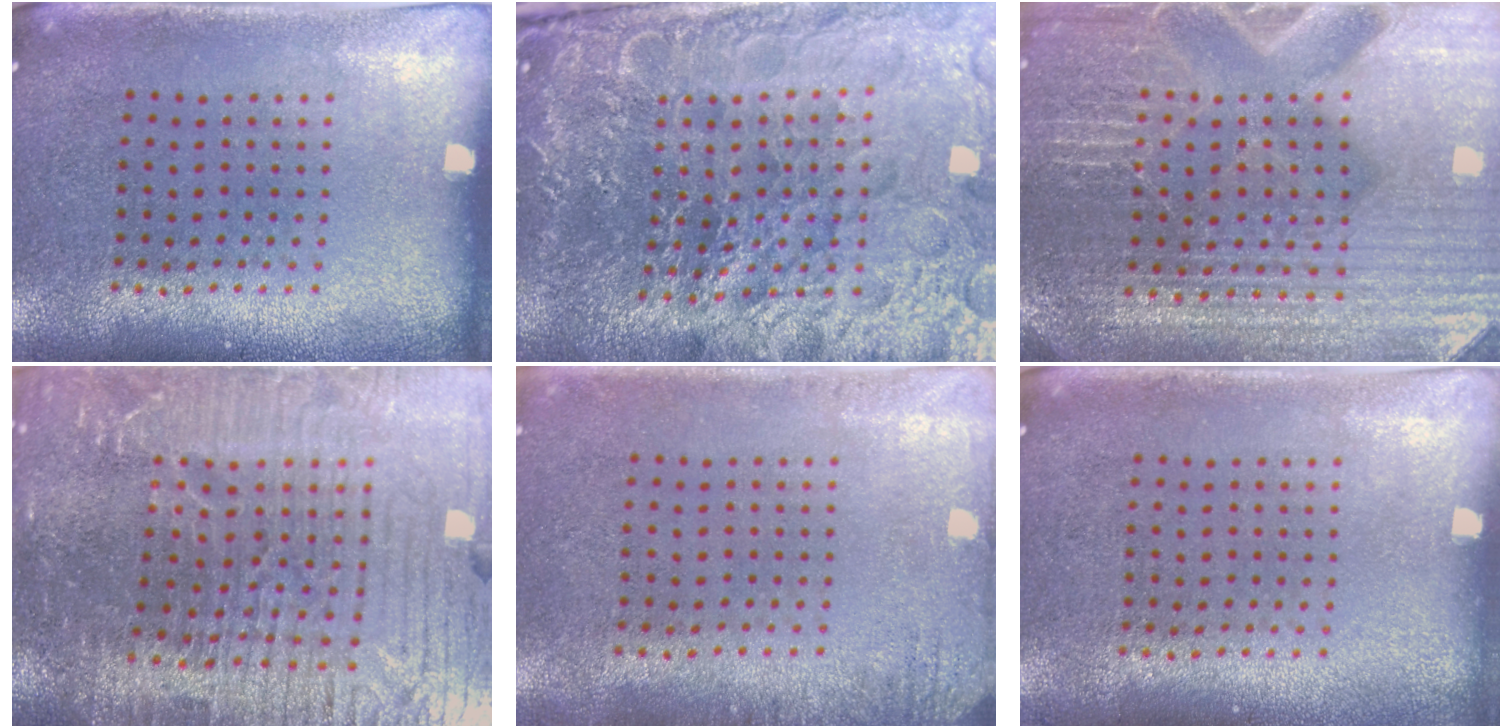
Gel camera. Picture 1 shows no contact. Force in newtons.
{"total": 6.7, "press": 5.9, "slide": 3.1}
{"total": 4.8, "press": 4.6, "slide": 1.4}
{"total": 6.3, "press": 5.7, "slide": 2.9}
{"total": 1.5, "press": 1.5, "slide": 0.2}
{"total": 0.0}